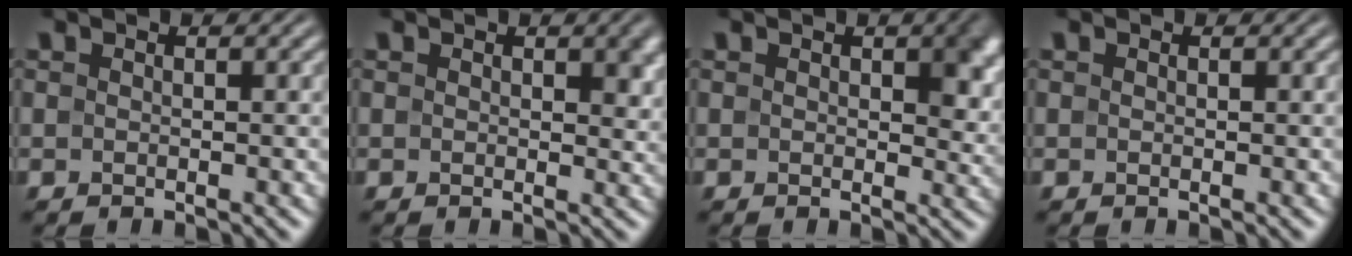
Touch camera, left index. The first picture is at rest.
{"total": 2.9, "force": [0.9, 1.7, 2.2], "torque": [-0.023, -0.001, 0.012]}
{"total": 4.2, "force": [1.1, 2.3, 3.3], "torque": [-0.036, -0.002, 0.016]}
{"total": 0.0}